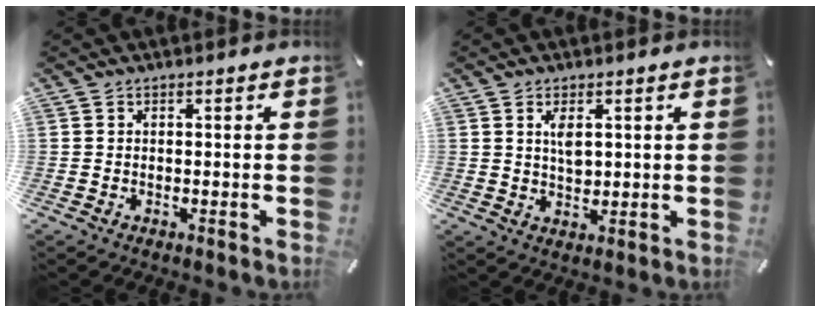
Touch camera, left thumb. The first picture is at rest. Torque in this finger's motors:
{"motor_torque": [0.54, 0.37, 0.25, 0.11, 0.01]}